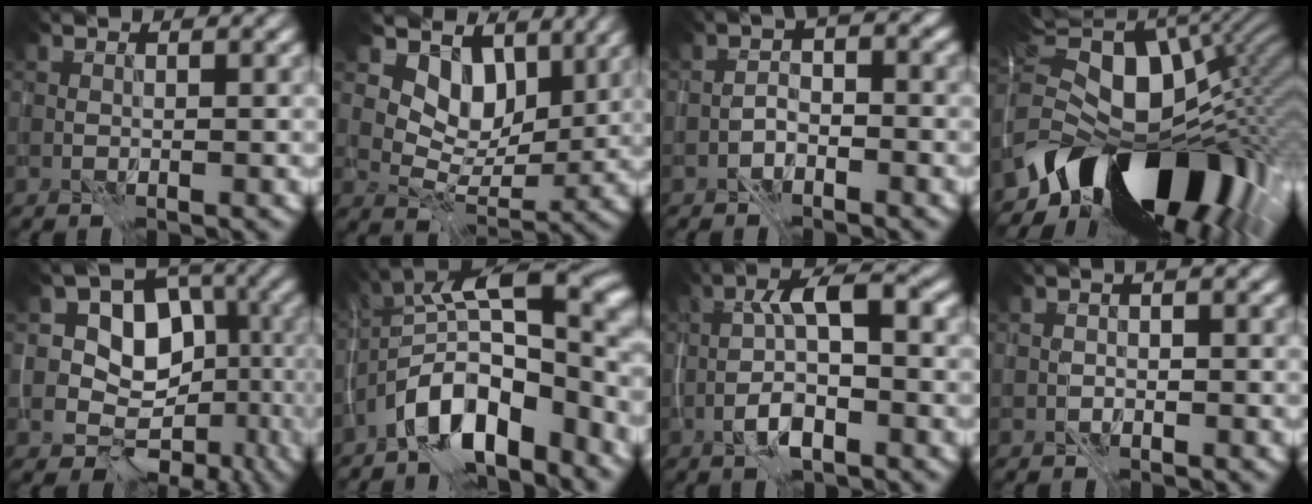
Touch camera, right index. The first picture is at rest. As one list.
[{"total": 7.6, "force": [4.2, 5.0, 3.7], "torque": [-0.061, -0.009, 0.066]}, {"total": 1.9, "force": [-1.4, 0.8, 1.0], "torque": [-0.020, 0.009, -0.031]}, {"total": 16.4, "force": [-6.0, 9.8, 11.7], "torque": [-0.189, 0.002, -0.108]}, {"total": 8.9, "force": [0.0, 7.7, 4.6], "torque": [-0.035, 0.014, -0.018]}, {"total": 12.1, "force": [-4.9, 5.7, 9.5], "torque": [-0.143, 0.010, -0.085]}, {"total": 5.0, "force": [-1.1, 1.8, 4.6], "torque": [-0.085, 0.015, -0.026]}, {"total": 1.0, "force": [-0.7, 0.4, 0.6], "torque": [-0.012, 0.004, -0.017]}]